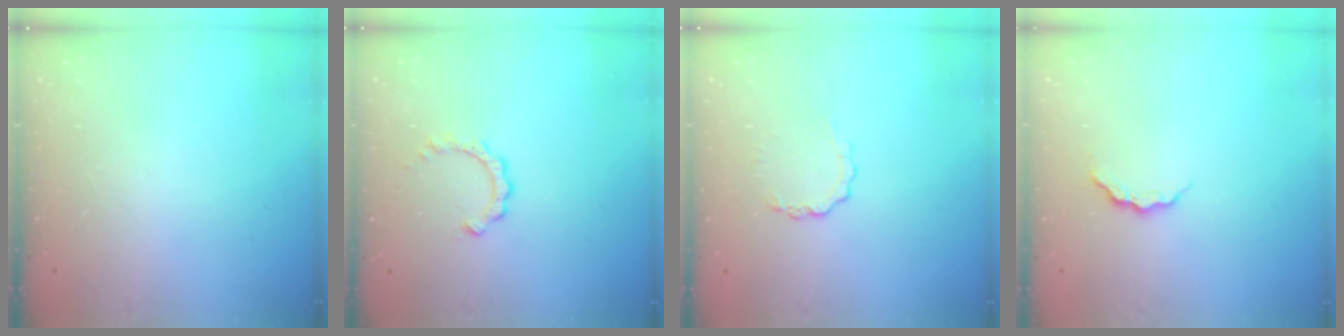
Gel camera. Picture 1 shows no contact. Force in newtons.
{"total": 5.8, "press": 5.8, "slide": 0.5}
{"total": 3.2, "press": 3.2, "slide": 0.3}
{"total": 5.1, "press": 5.0, "slide": 0.4}